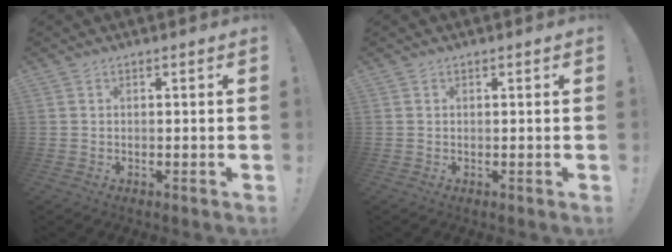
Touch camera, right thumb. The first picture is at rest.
{"total": 0.0}